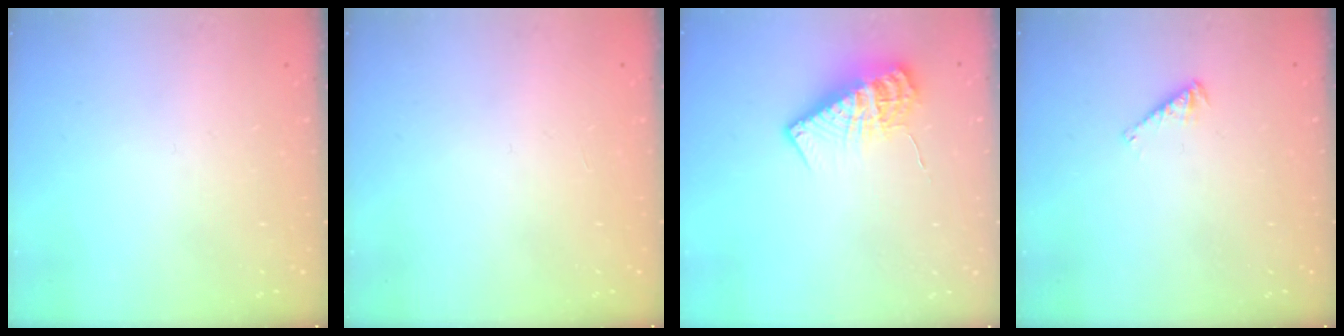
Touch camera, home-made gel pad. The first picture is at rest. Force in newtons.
{"total": 0.0}
{"total": 12.0, "press": 11.9, "slide": 1.0}
{"total": 2.5, "press": 2.5, "slide": 0.4}